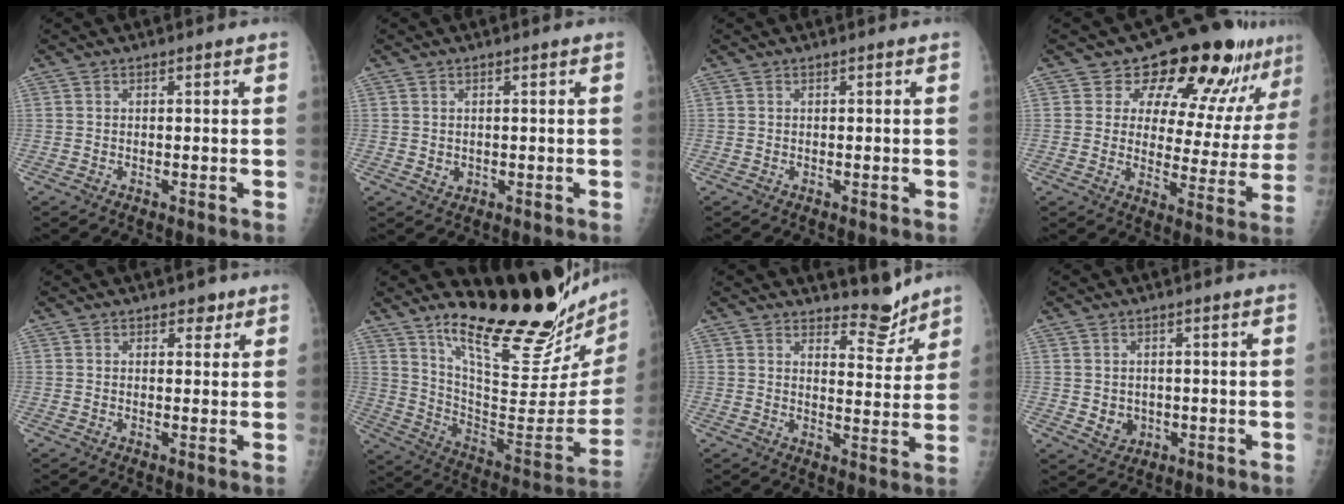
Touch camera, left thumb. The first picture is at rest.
{"total": 1.4, "force": [0.2, 1.3, 0.5], "torque": [-0.007, -0.002, 0.008]}
{"total": 0.0}
{"total": 18.5, "force": [13.1, 8.3, 10.1], "torque": [-0.083, -0.071, 0.163]}
{"total": 2.3, "force": [1.5, 1.5, 0.9], "torque": [0.006, -0.007, 0.018]}
{"total": 28.9, "force": [23.4, 5.6, 16.0], "torque": [-0.206, -0.182, 0.341]}
{"total": 6.0, "force": [5.6, 1.8, 0.9], "torque": [0.009, -0.056, 0.085]}
{"total": 3.5, "force": [-0.1, 3.1, 1.6], "torque": [-0.013, -0.002, 0.010]}